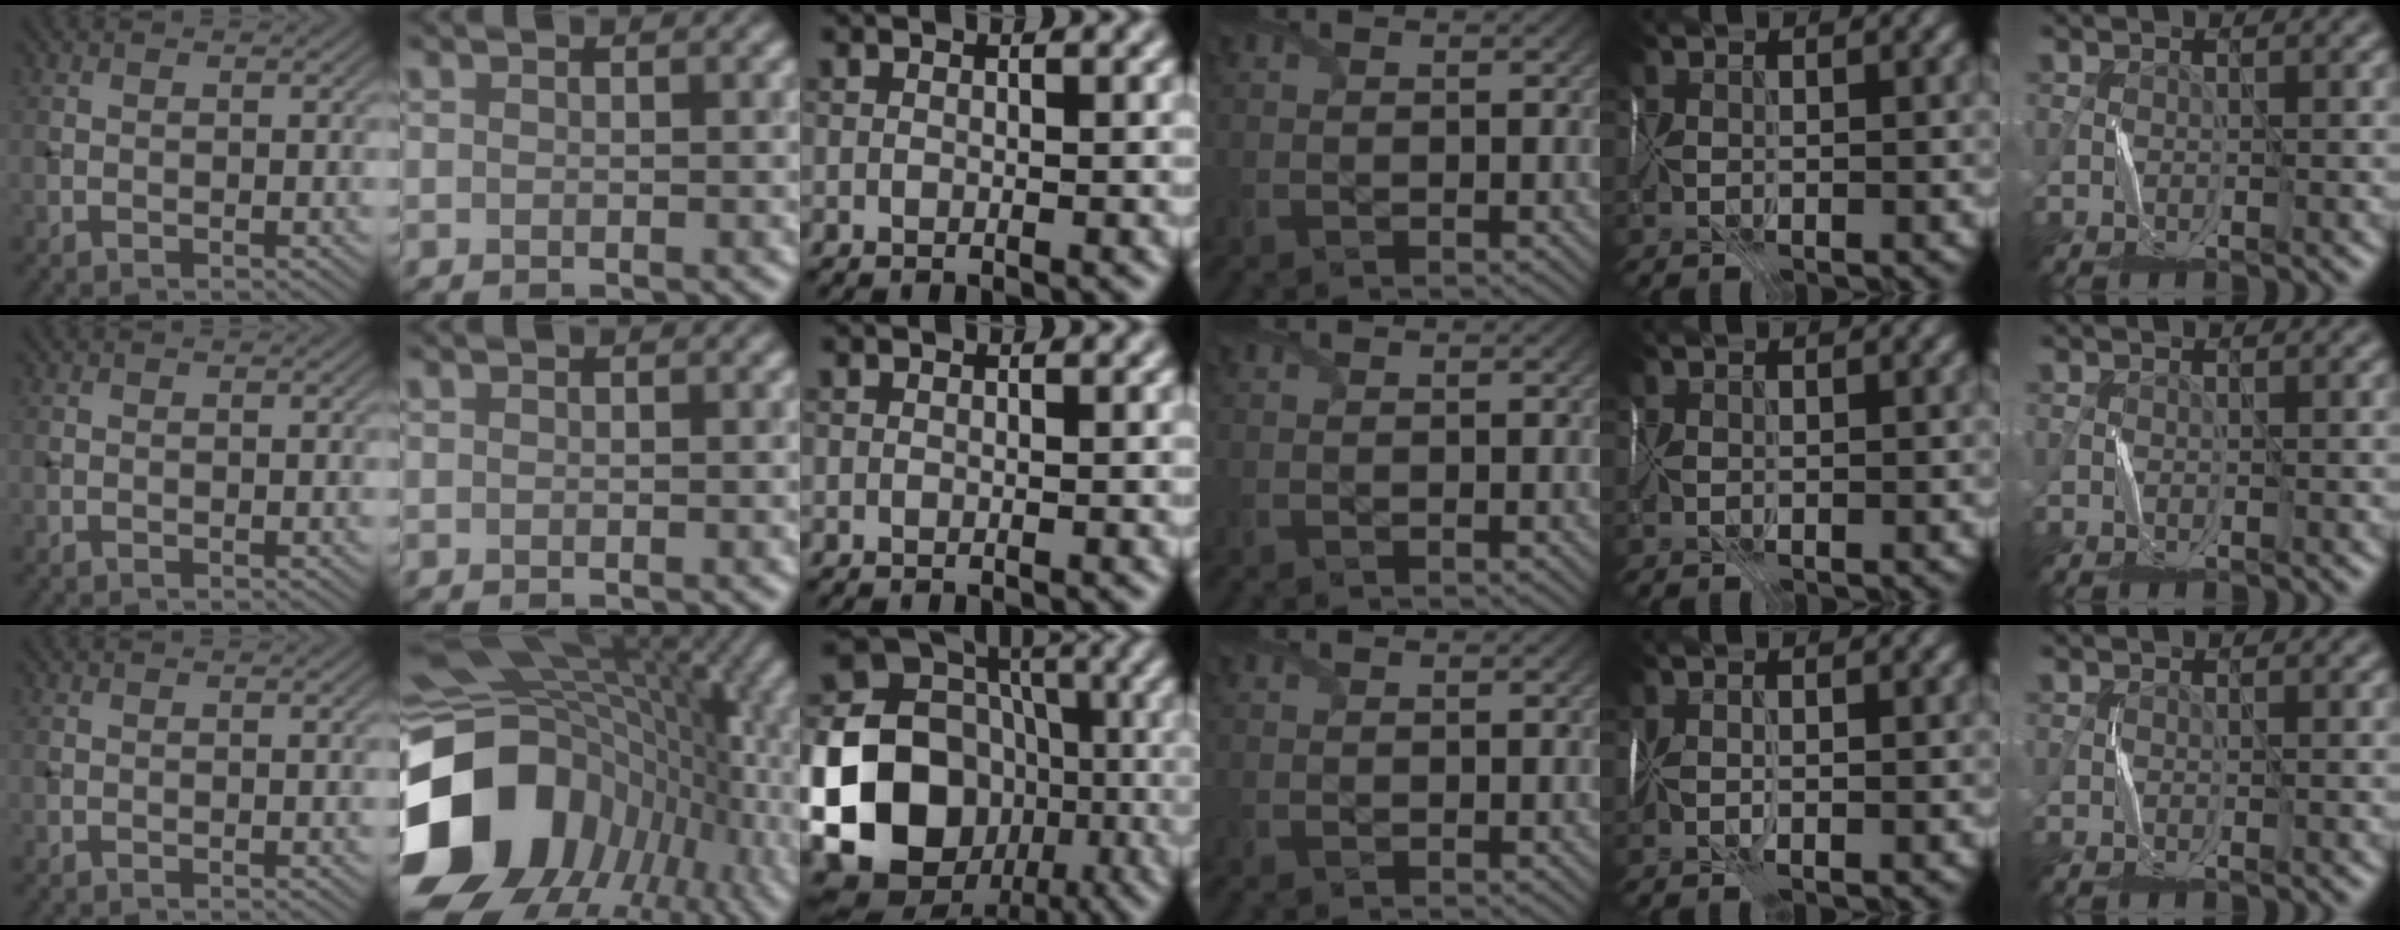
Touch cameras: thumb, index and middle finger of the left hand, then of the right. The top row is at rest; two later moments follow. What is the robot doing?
{"motion": "fold", "object": "map"}